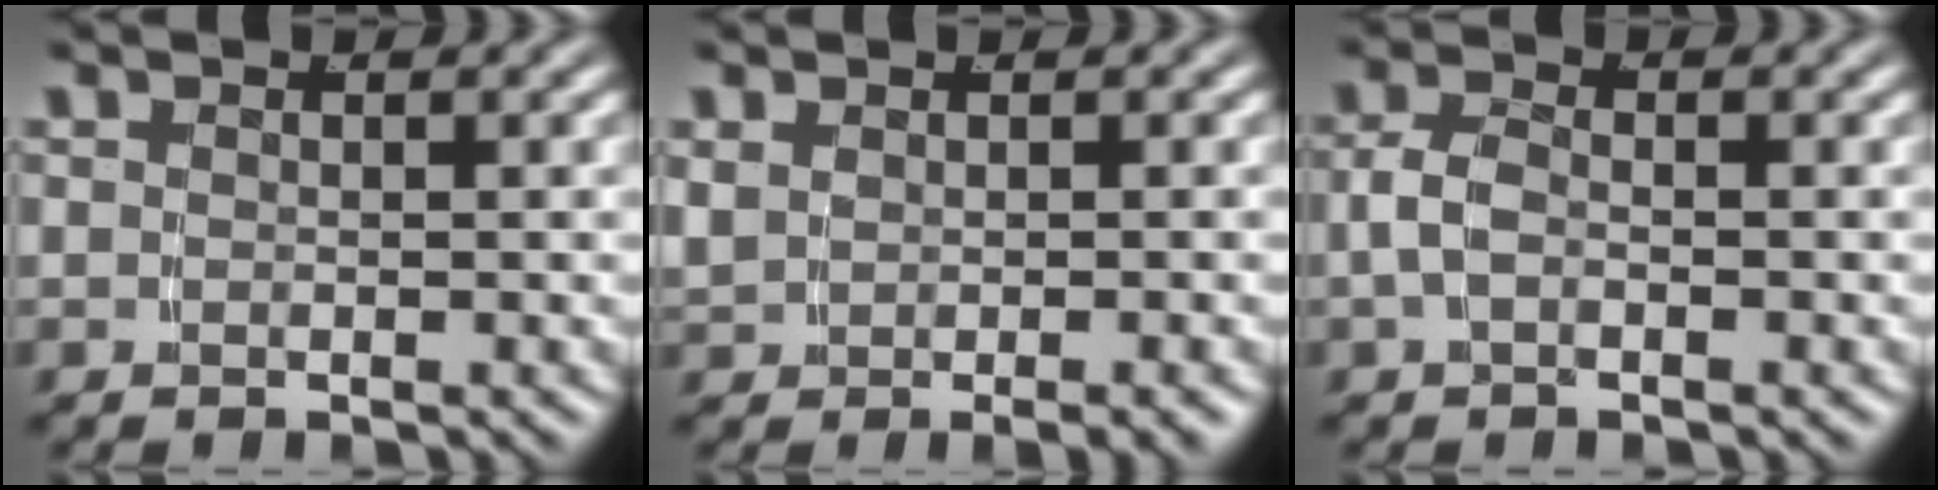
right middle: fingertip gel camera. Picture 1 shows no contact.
{"total": 1.3, "force": [-0.1, 0.5, 1.2], "torque": [-0.022, -0.005, 0.010]}
{"total": 2.2, "force": [-0.4, 1.3, 1.7], "torque": [-0.043, -0.004, -0.006]}